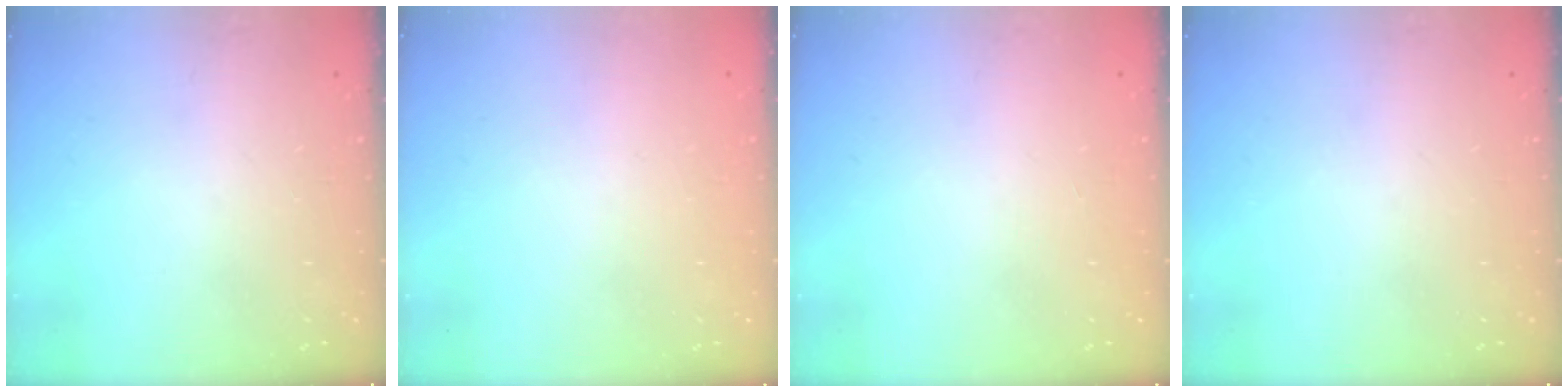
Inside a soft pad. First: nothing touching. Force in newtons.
{"total": 1.9, "press": 1.9, "slide": 0.1}
{"total": 2.4, "press": 2.3, "slide": 0.2}
{"total": 0.0}